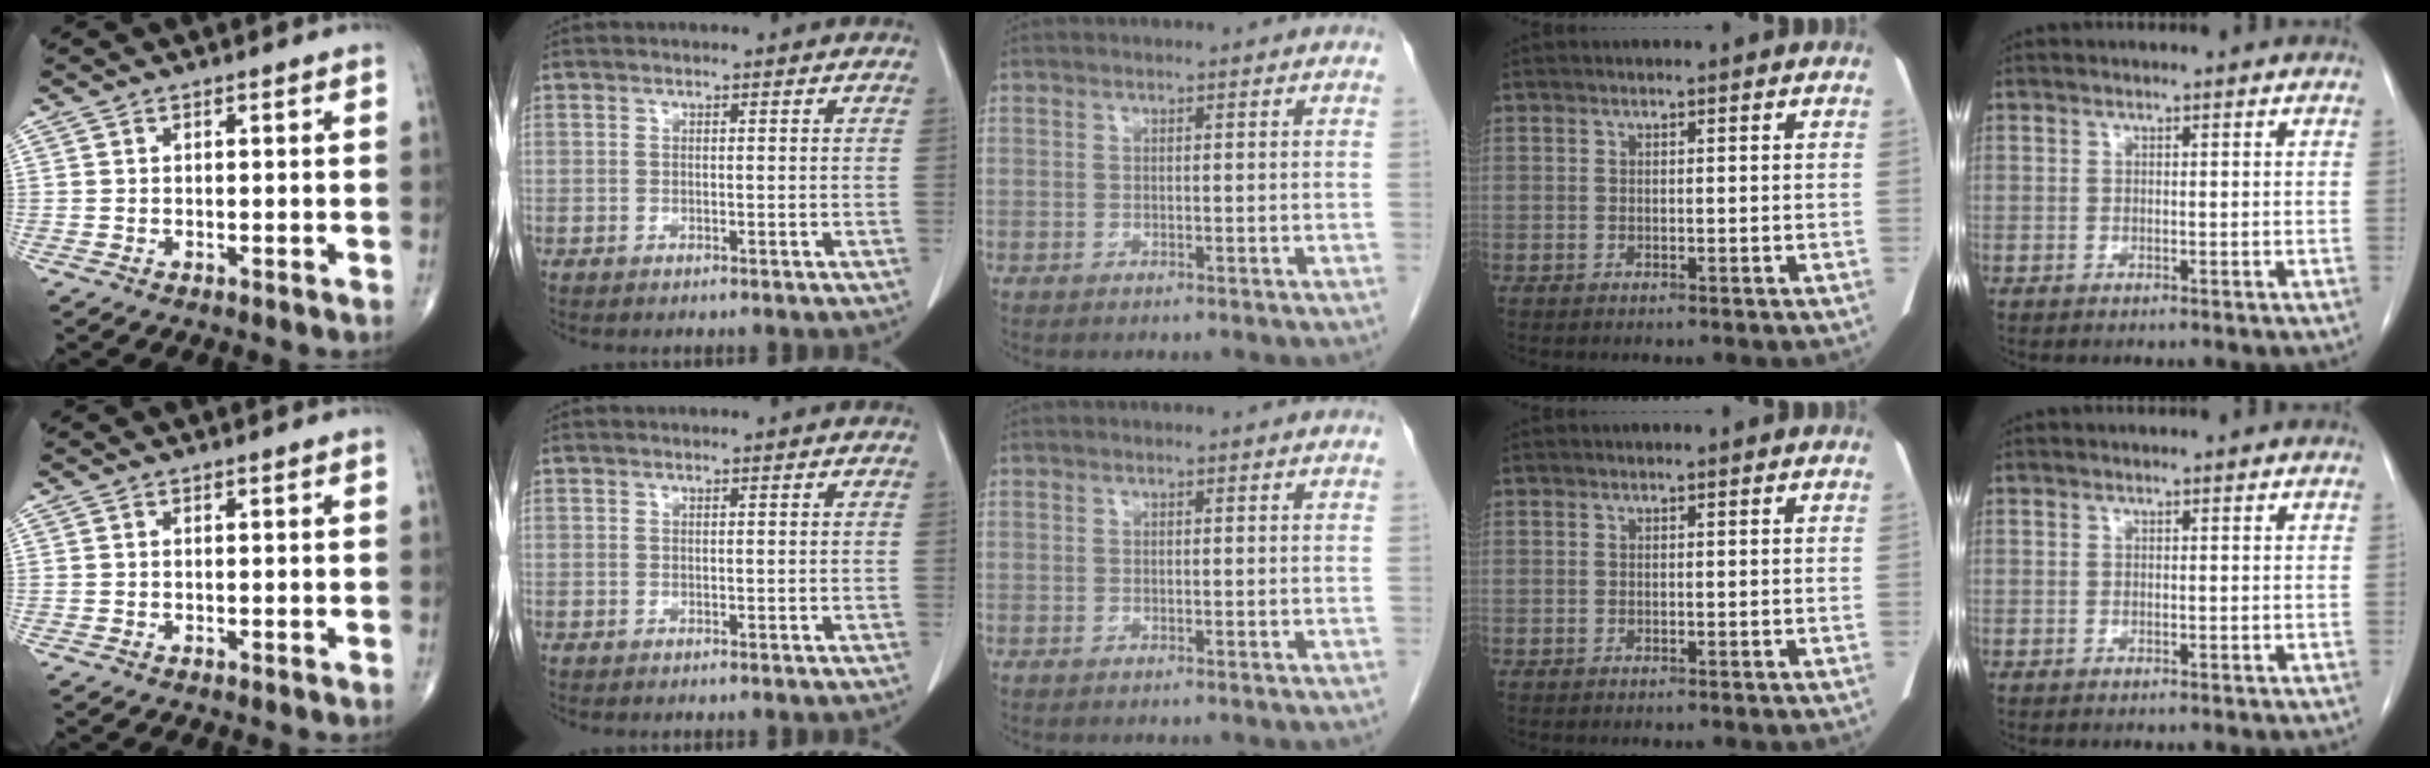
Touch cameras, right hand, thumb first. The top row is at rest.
{}